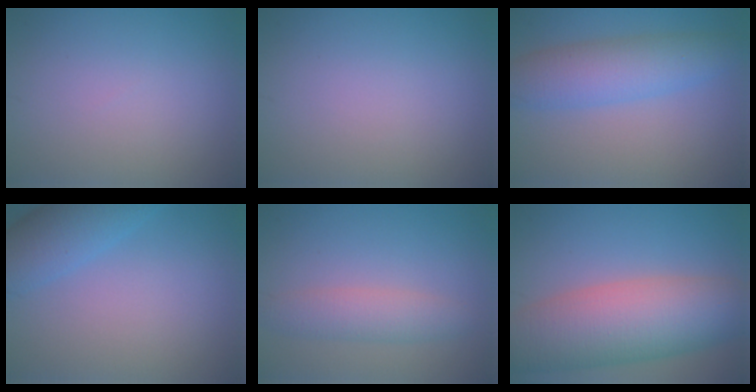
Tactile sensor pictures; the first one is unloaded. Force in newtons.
{"total": 0.0}
{"total": 5.4, "press": 5.4, "slide": 0.1}
{"total": 4.4, "press": 4.4, "slide": 0.2}
{"total": 3.0, "press": 3.0, "slide": 0.0}
{"total": 10.7, "press": 10.7, "slide": 0.7}